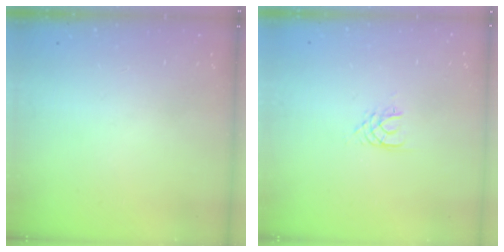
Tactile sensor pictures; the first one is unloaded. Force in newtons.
{"total": 3.2, "press": 3.2, "slide": 0.4}